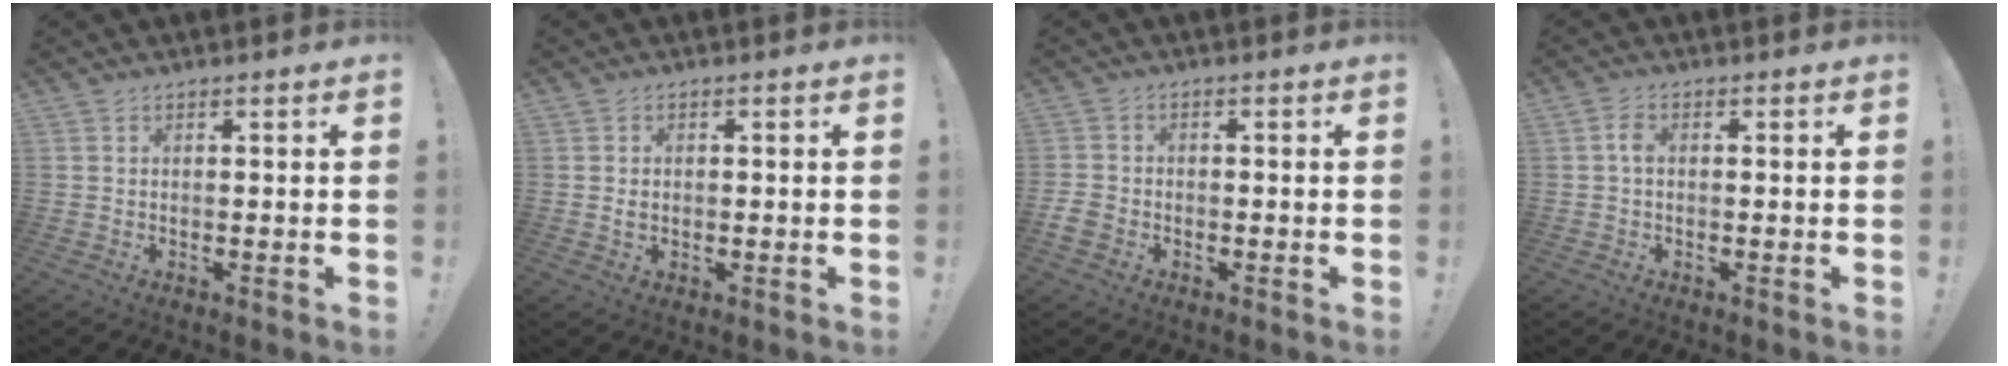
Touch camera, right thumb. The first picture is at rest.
{"total": 1.5, "force": [0.2, 1.4, 0.6], "torque": [-0.003, 0.002, 0.002]}
{"total": 4.4, "force": [-2.0, 3.2, 2.3], "torque": [-0.053, 0.004, -0.036]}
{"total": 2.7, "force": [-0.1, 1.6, 2.2], "torque": [-0.043, 0.010, -0.002]}